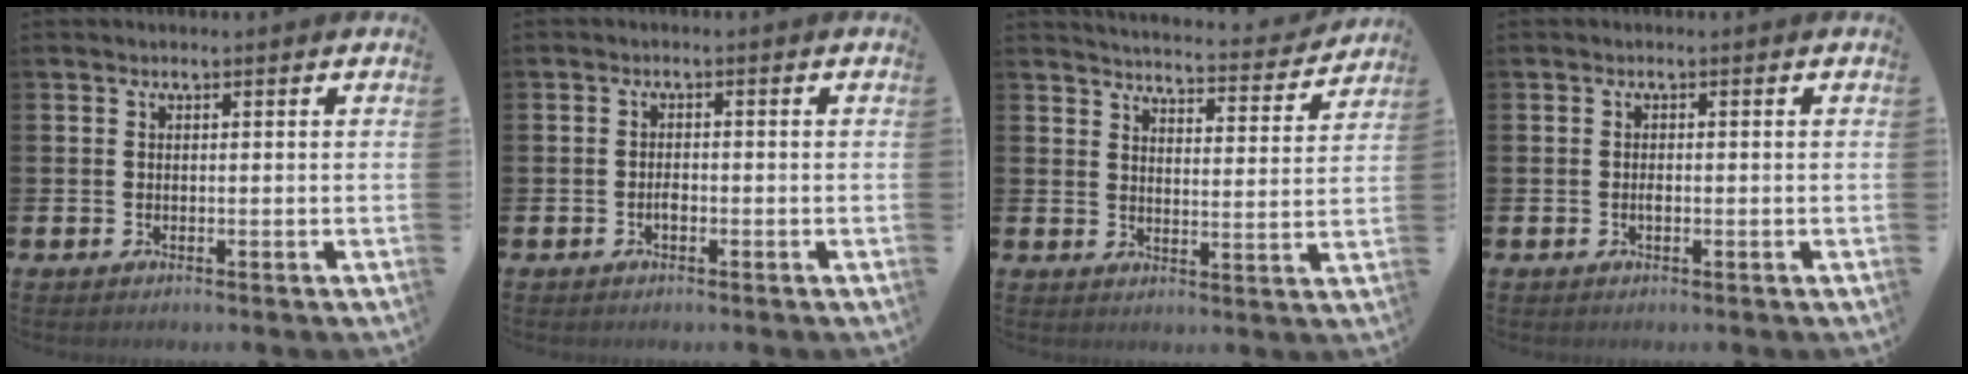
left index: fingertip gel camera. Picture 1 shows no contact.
{"total": 1.3, "force": [-0.5, 0.6, 1.0], "torque": [-0.017, -0.001, -0.010]}
{"total": 4.6, "force": [4.6, 0.4, 0.6], "torque": [-0.026, -0.041, 0.076]}
{"total": 0.8, "force": [-0.2, 0.3, 0.7], "torque": [-0.021, 0.002, -0.003]}